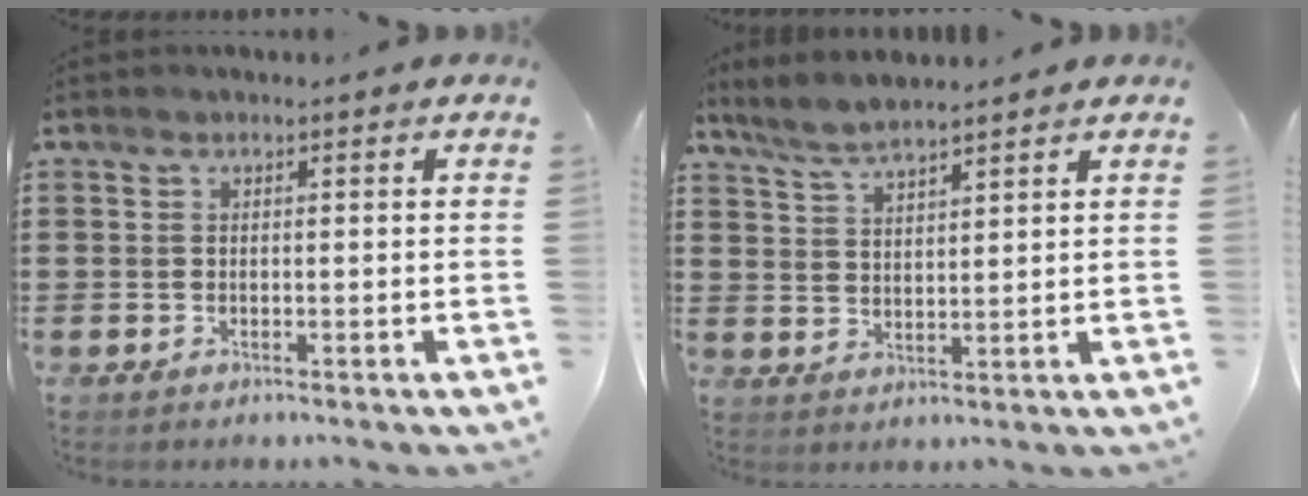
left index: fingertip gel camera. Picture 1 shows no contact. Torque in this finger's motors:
{"motor_torque": [1.24, 0.90, 0.14, 0.03]}